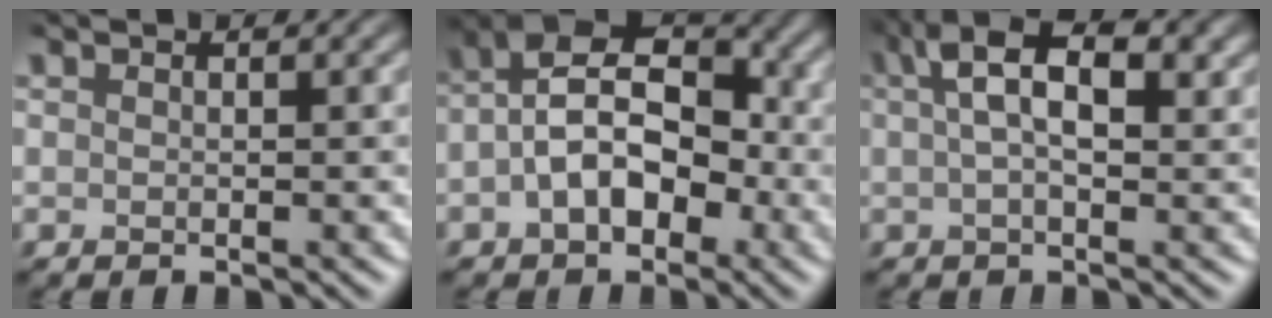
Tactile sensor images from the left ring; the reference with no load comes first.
{"total": 7.6, "force": [-1.2, 4.9, 5.7], "torque": [-0.090, 0.020, -0.033]}
{"total": 7.4, "force": [2.2, 3.7, 6.1], "torque": [-0.106, 0.031, 0.018]}